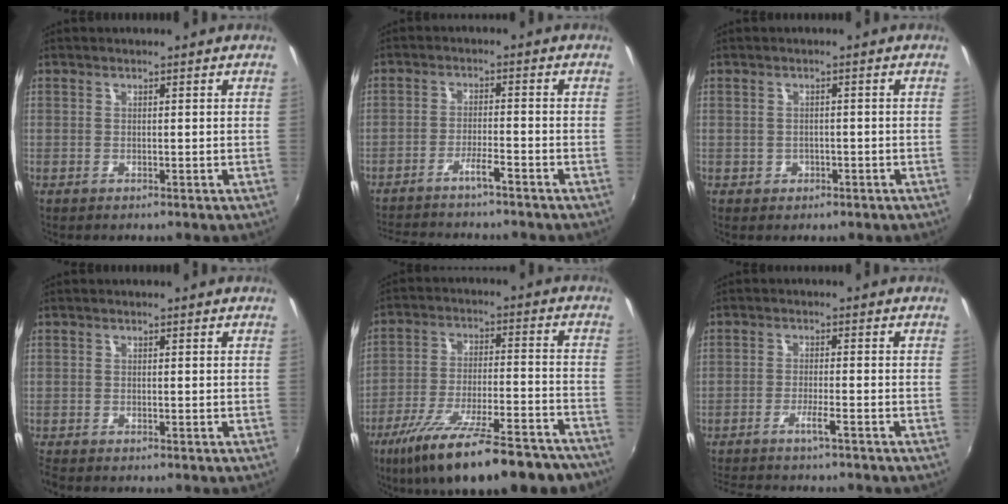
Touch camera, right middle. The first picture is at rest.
{"total": 7.7, "force": [-6.8, -0.1, 3.5], "torque": [-0.079, 0.002, -0.111]}
{"total": 2.2, "force": [-0.7, 1.9, 0.7], "torque": [-0.016, 0.000, -0.005]}
{"total": 1.1, "force": [-1.0, 0.1, 0.3], "torque": [-0.009, -0.008, -0.021]}
{"total": 24.7, "force": [-19.2, 5.8, 14.4], "torque": [-0.247, -0.050, -0.274]}
{"total": 5.9, "force": [-5.1, -0.4, 2.9], "torque": [-0.068, -0.004, -0.088]}